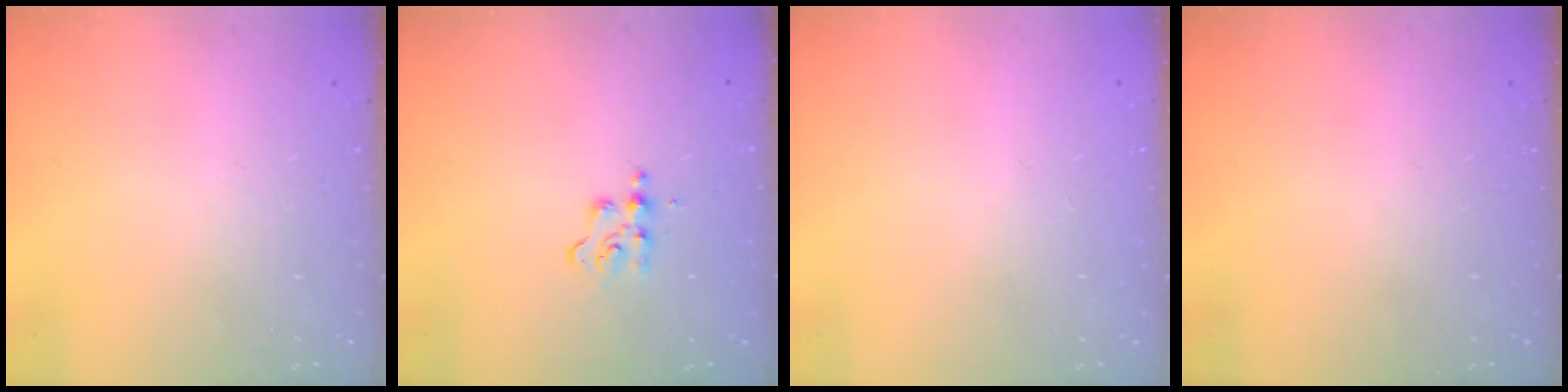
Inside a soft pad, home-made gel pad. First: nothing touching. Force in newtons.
{"total": 6.2, "press": 6.1, "slide": 0.6}
{"total": 0.6, "press": 0.5, "slide": 0.2}
{"total": 0.0}